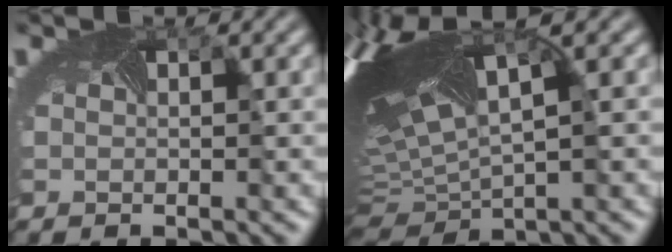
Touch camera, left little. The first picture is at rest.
{"total": 11.8, "force": [2.9, 5.4, 10.2], "torque": [-0.268, -0.001, 0.079]}